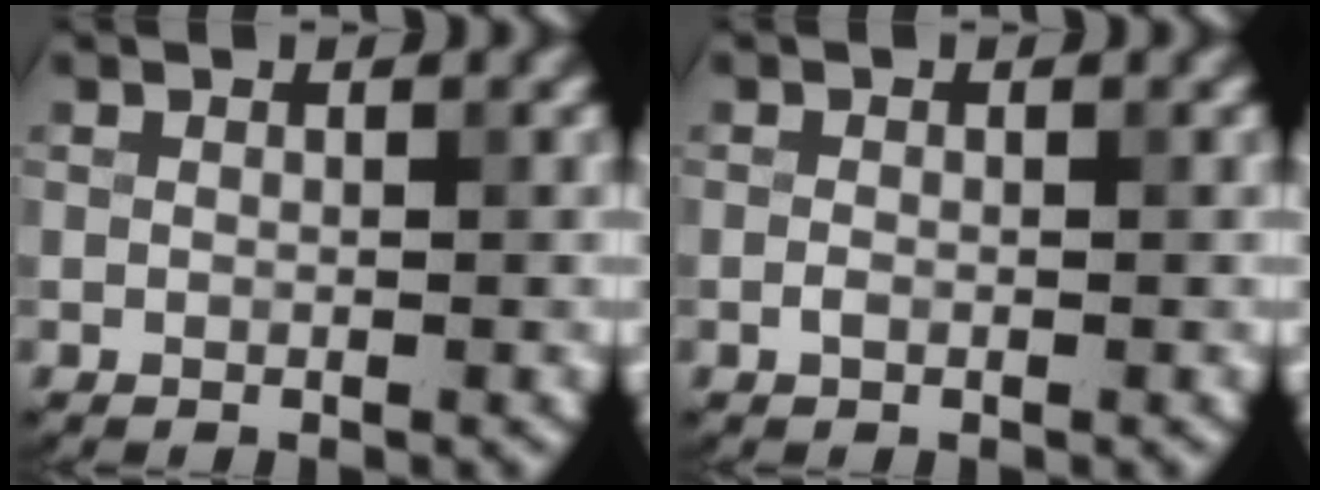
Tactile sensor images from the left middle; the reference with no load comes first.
{"total": 0.6, "force": [-0.2, 0.3, 0.4], "torque": [-0.009, -0.001, -0.005]}